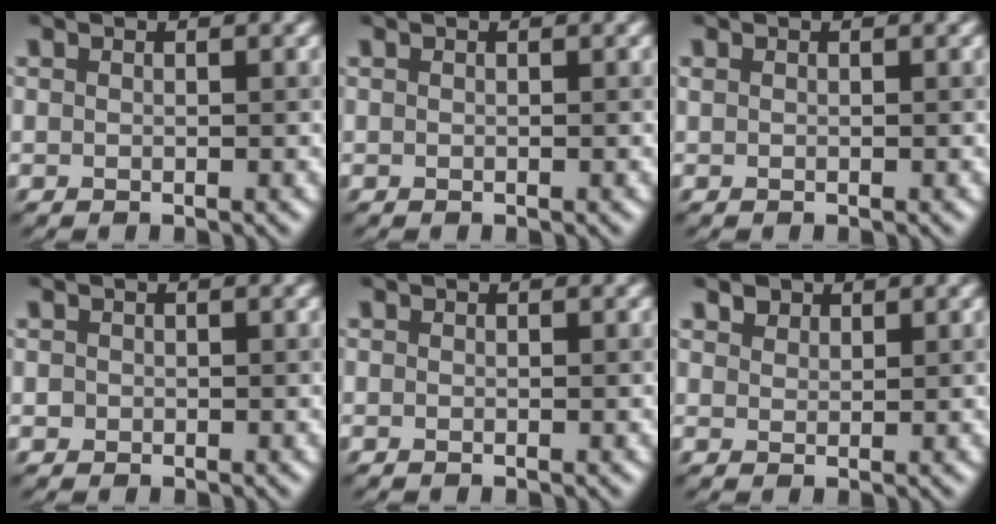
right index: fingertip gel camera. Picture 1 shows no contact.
{"total": 0.0}
{"total": 0.0}
{"total": 0.5, "force": [-0.1, 0.5, 0.0], "torque": [0.003, -0.001, -0.003]}
{"total": 0.0}
{"total": 1.6, "force": [1.4, 0.8, 0.3], "torque": [-0.007, -0.001, 0.027]}